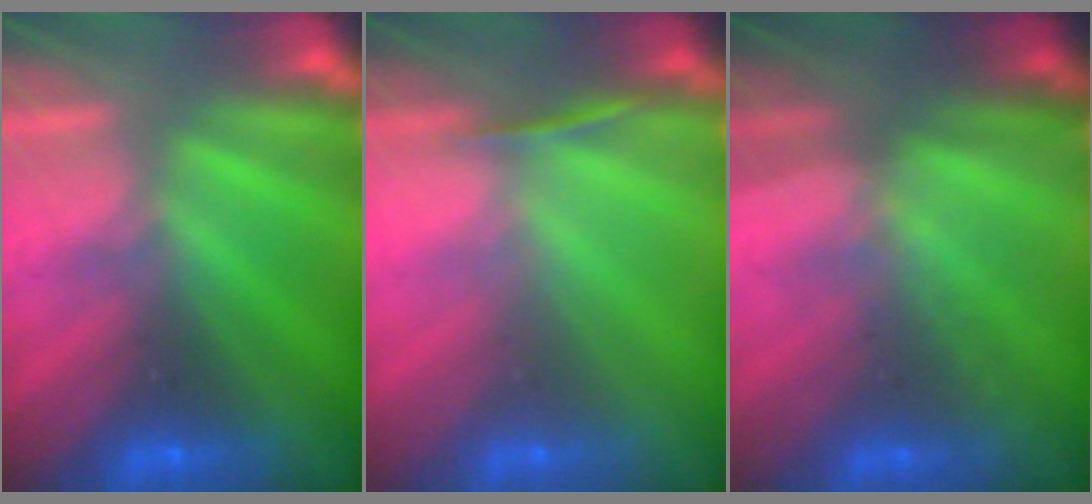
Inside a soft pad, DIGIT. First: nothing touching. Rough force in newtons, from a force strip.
{"total": 1.3}
{"total": 1.3}